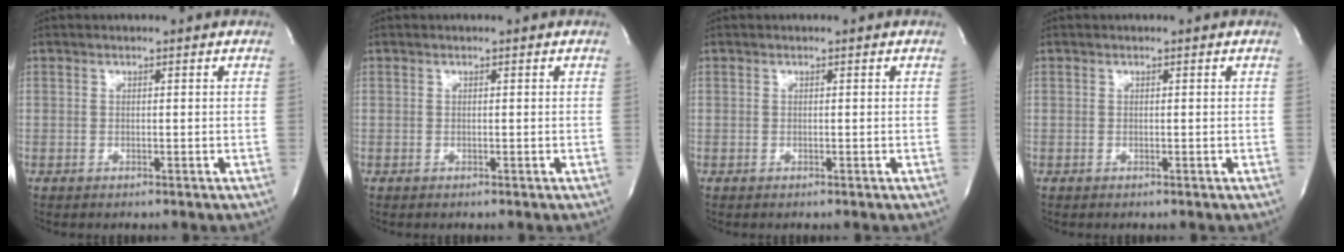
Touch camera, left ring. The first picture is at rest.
{"total": 0.0}
{"total": 0.0}
{"total": 0.0}